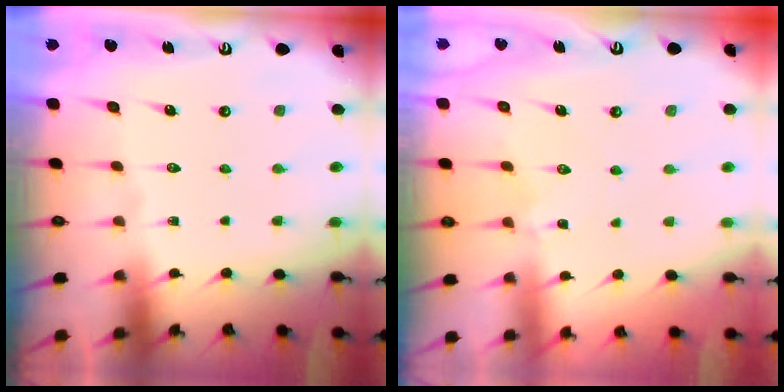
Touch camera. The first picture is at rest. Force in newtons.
{"total": 2.3, "press": 2.3, "slide": 0.3}